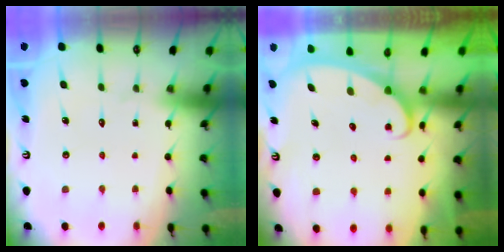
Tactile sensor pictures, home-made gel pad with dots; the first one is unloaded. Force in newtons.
{"total": 2.5, "press": 2.4, "slide": 0.4}